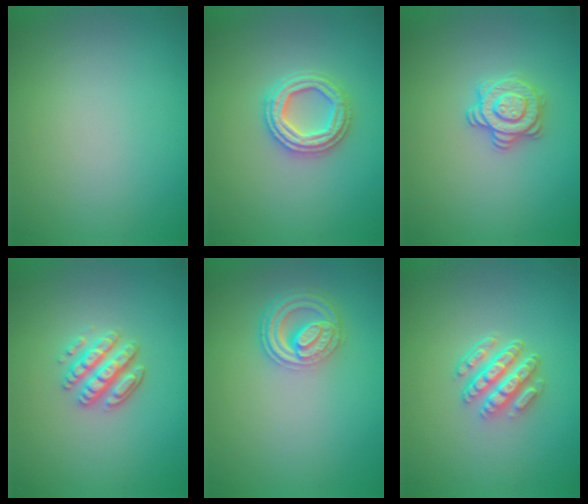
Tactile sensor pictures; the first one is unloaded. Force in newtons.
{"total": 3.4, "press": 3.3, "slide": 0.7}
{"total": 2.8, "press": 2.7, "slide": 0.9}
{"total": 3.7, "press": 3.1, "slide": 2.0}
{"total": 4.6, "press": 3.5, "slide": 2.9}
{"total": 4.6, "press": 3.3, "slide": 3.2}